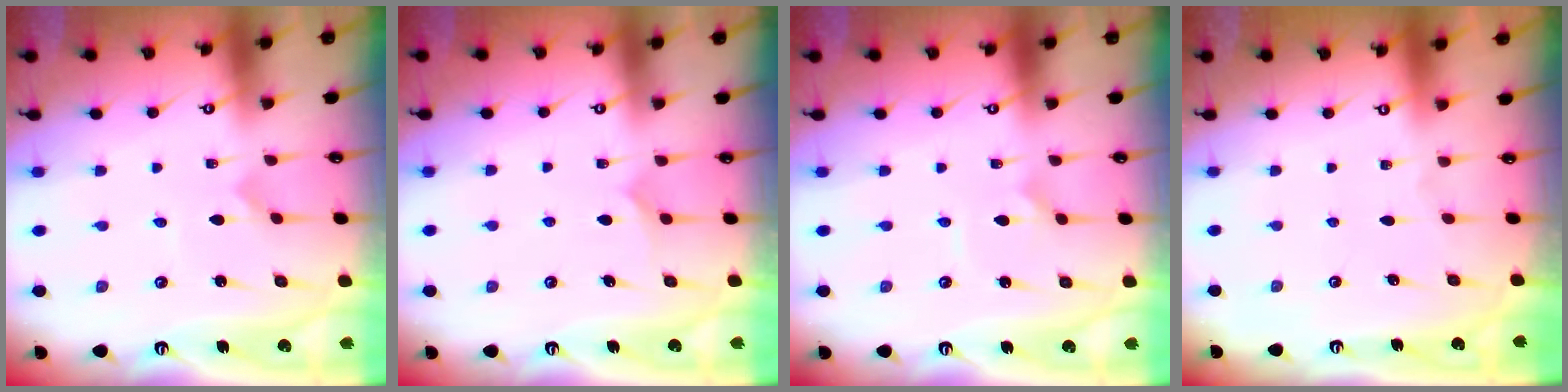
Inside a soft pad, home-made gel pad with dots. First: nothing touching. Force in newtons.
{"total": 5.6, "press": 5.6, "slide": 0.7}
{"total": 2.5, "press": 2.4, "slide": 0.4}
{"total": 0.0}